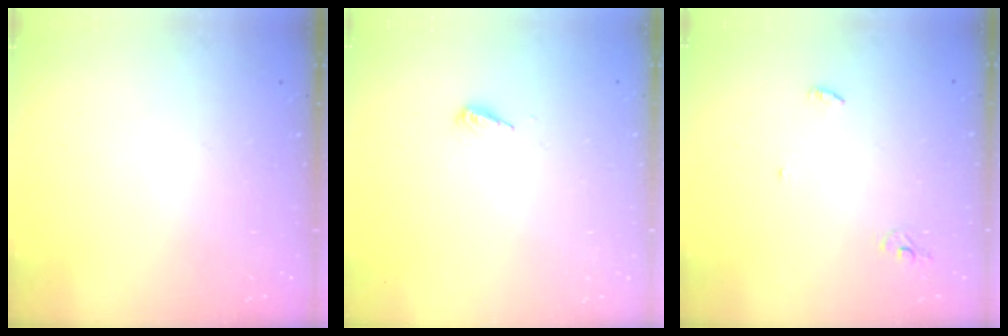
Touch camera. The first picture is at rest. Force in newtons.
{"total": 2.9, "press": 2.9, "slide": 0.3}
{"total": 3.2, "press": 3.2, "slide": 0.2}